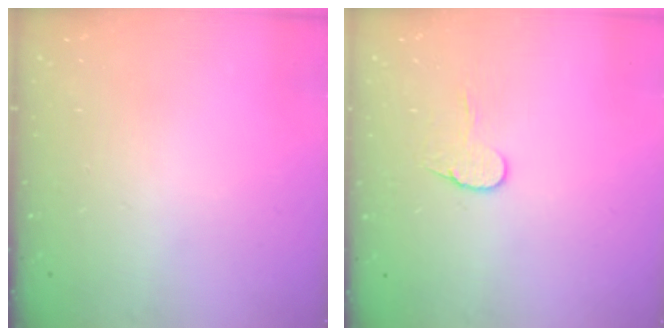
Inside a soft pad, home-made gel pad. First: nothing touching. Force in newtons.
{"total": 7.3, "press": 7.3, "slide": 0.4}